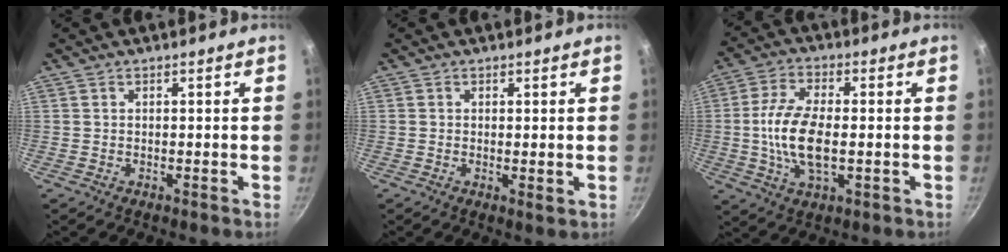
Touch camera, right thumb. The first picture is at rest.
{"total": 1.3, "force": [0.1, 0.3, 1.3], "torque": [-0.022, -0.007, 0.001]}
{"total": 11.8, "force": [-0.8, 5.6, 10.3], "torque": [-0.206, 0.008, -0.022]}